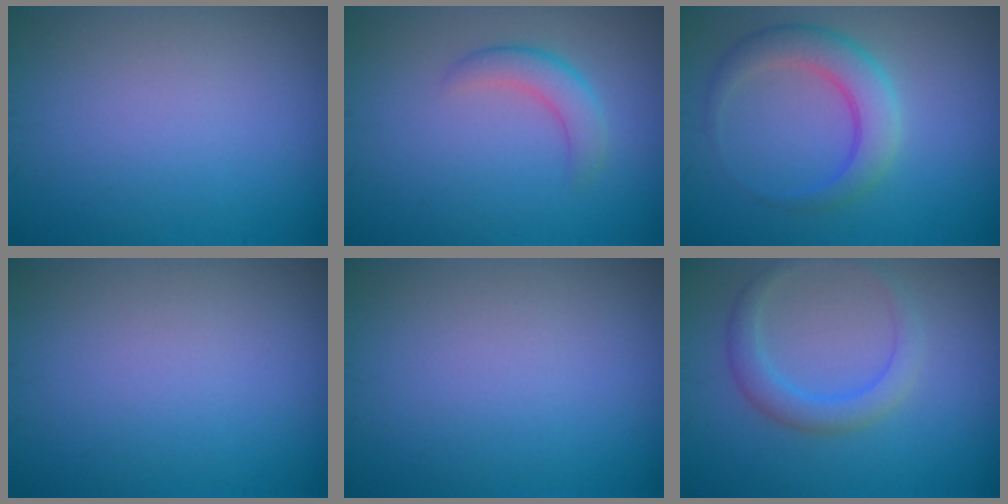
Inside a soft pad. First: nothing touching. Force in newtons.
{"total": 2.6, "press": 2.6, "slide": 0.1}
{"total": 4.0, "press": 4.0, "slide": 0.1}
{"total": 0.0}
{"total": 0.0}
{"total": 2.8, "press": 2.8, "slide": 0.0}